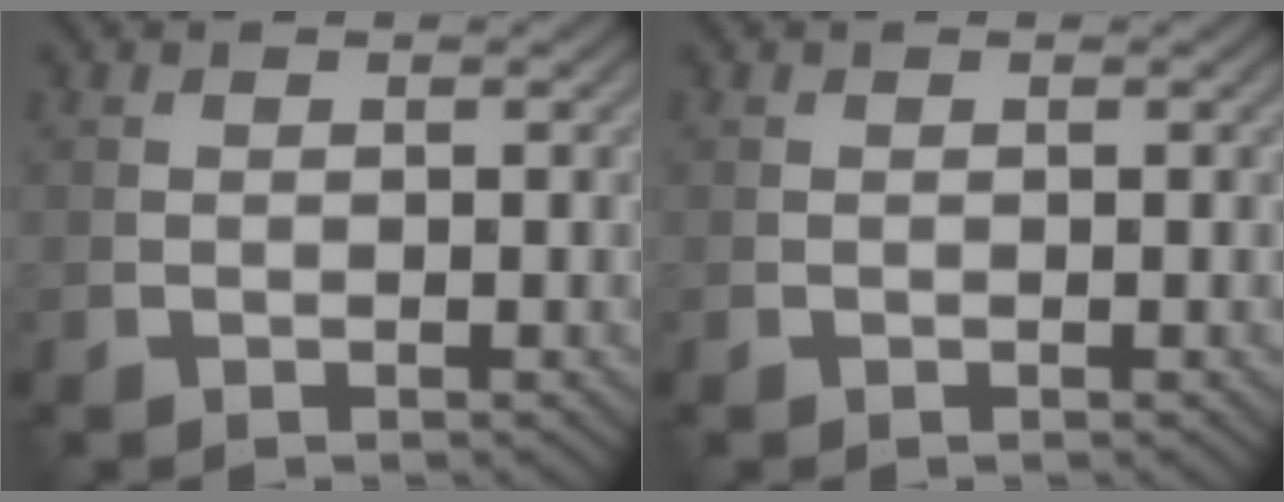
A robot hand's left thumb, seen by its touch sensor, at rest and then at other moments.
{"total": 0.0}